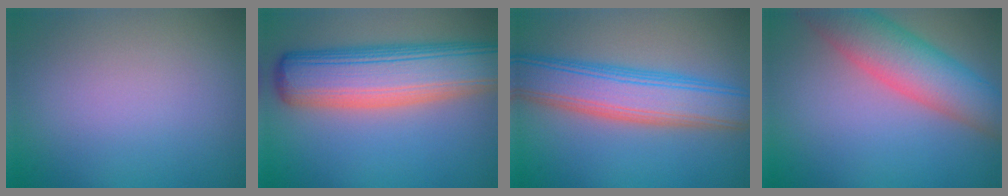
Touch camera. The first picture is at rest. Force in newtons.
{"total": 10.5, "press": 10.4, "slide": 0.9}
{"total": 7.8, "press": 7.8, "slide": 0.5}
{"total": 7.6, "press": 7.6, "slide": 0.5}